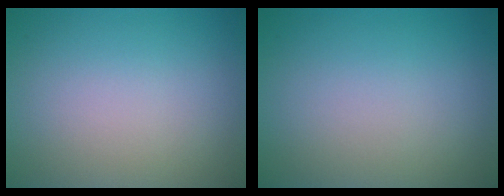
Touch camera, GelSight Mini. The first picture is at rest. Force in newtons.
{"total": 0.0}